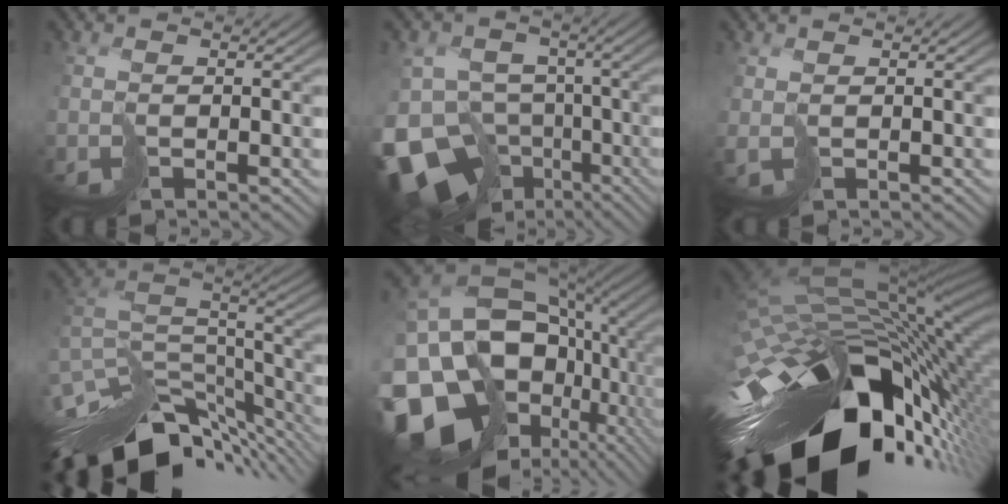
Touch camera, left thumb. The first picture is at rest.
{"total": 16.5, "force": [-8.0, 12.0, 8.0], "torque": [-0.207, -0.022, -0.125]}
{"total": 0.7, "force": [0.6, 0.2, 0.3], "torque": [-0.013, -0.003, 0.012]}
{"total": 14.0, "force": [-9.6, 5.8, 8.3], "torque": [-0.193, -0.007, -0.155]}
{"total": 19.6, "force": [-3.5, 14.4, 12.8], "torque": [-0.287, -0.028, -0.049]}
{"total": 17.2, "force": [-7.0, 9.0, 12.9], "torque": [-0.253, -0.029, -0.101]}